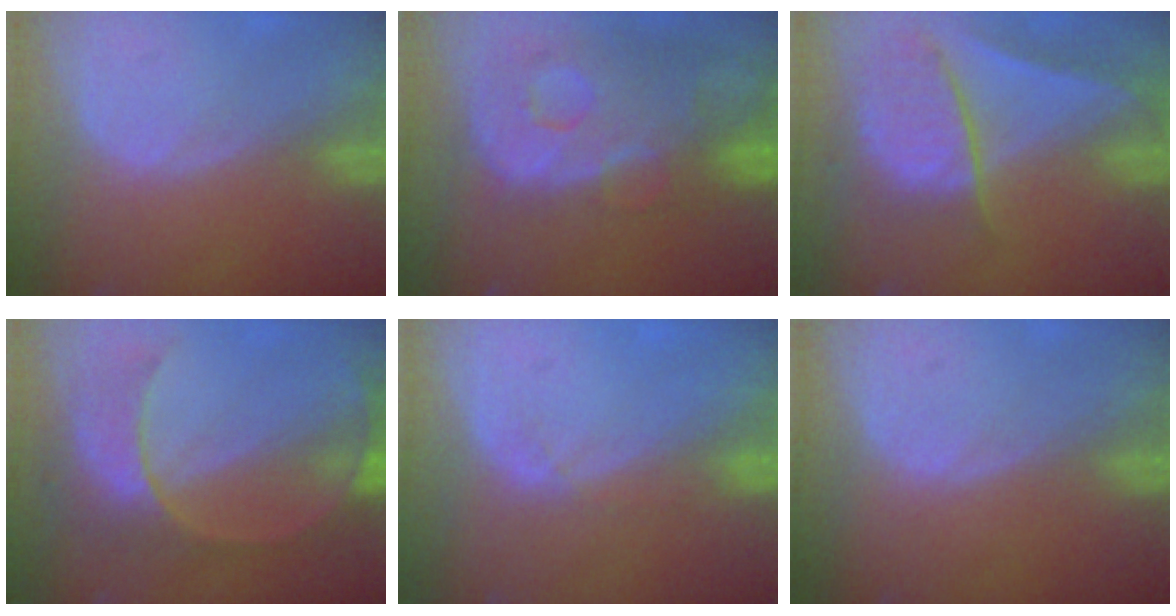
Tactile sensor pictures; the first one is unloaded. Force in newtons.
{"total": 13.3, "press": 10.9, "slide": 7.6}
{"total": 9.4, "press": 8.1, "slide": 4.8}
{"total": 8.4, "press": 8.2, "slide": 2.1}
{"total": 1.7, "press": 1.5, "slide": 0.8}
{"total": 0.0}